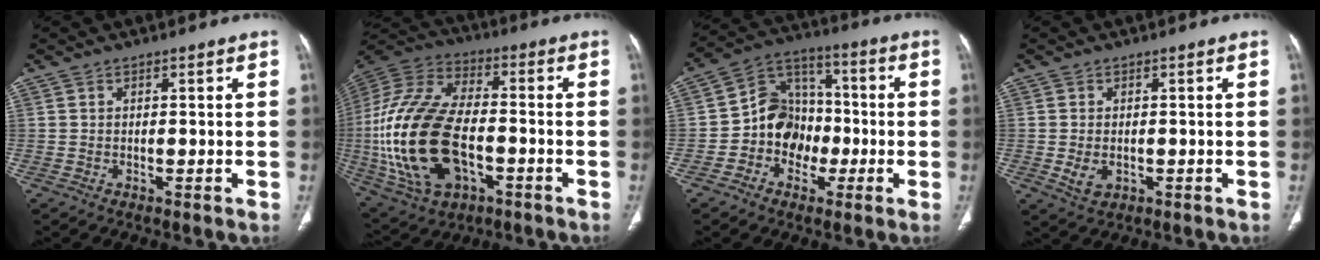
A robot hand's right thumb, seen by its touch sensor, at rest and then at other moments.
{"total": 26.3, "force": [-4.7, 14.8, 21.2], "torque": [-0.456, 0.007, -0.072]}
{"total": 11.7, "force": [-2.8, 9.9, 5.6], "torque": [-0.049, 0.043, -0.058]}
{"total": 3.4, "force": [-0.6, 2.3, 2.4], "torque": [-0.044, -0.003, -0.002]}